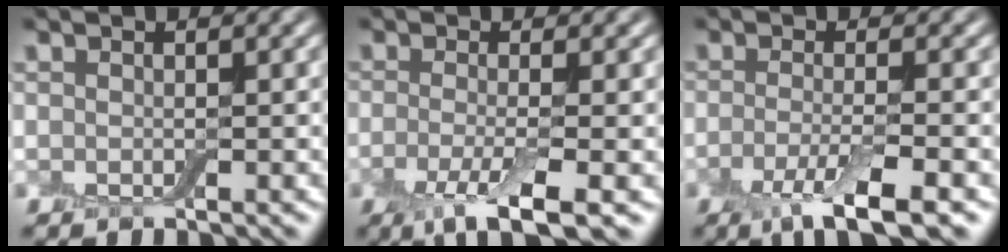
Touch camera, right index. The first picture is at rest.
{"total": 5.2, "force": [-2.0, 1.2, 4.6], "torque": [-0.085, -0.010, -0.045]}
{"total": 4.9, "force": [-2.4, 1.0, 4.2], "torque": [-0.074, -0.009, -0.048]}